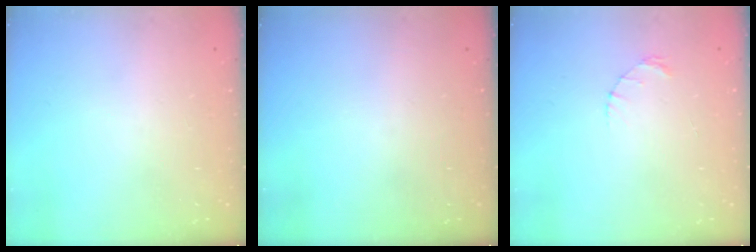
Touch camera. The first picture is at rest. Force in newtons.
{"total": 0.0}
{"total": 1.4, "press": 1.4, "slide": 0.2}